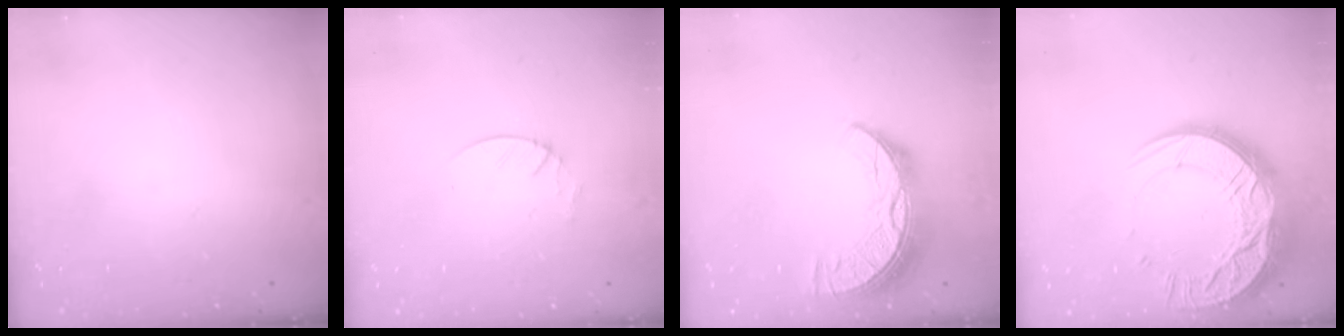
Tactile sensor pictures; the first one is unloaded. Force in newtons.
{"total": 1.9, "press": 1.9, "slide": 0.2}
{"total": 13.4, "press": 13.3, "slide": 0.9}
{"total": 22.3, "press": 22.2, "slide": 1.9}